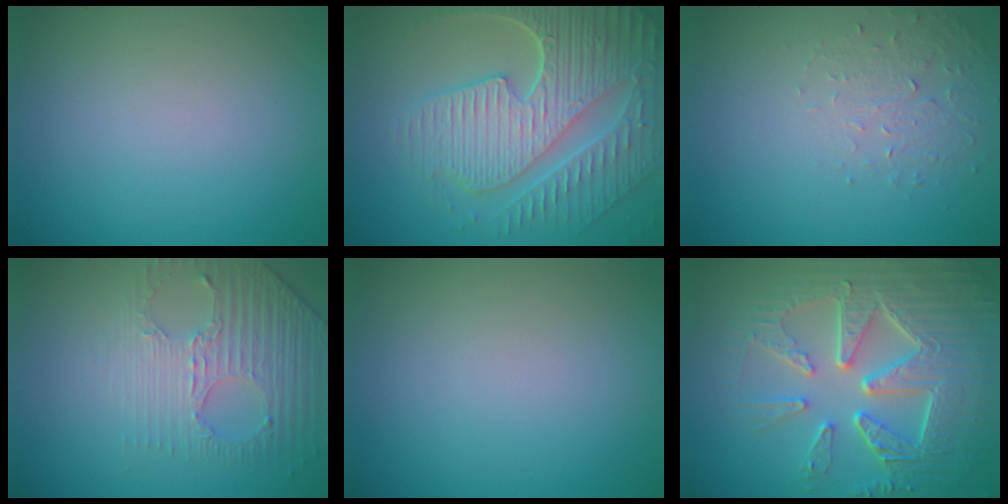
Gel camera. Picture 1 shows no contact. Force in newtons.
{"total": 9.0, "press": 6.4, "slide": 6.3}
{"total": 1.6, "press": 0.9, "slide": 1.3}
{"total": 4.4, "press": 3.2, "slide": 3.0}
{"total": 0.0}
{"total": 9.1, "press": 6.5, "slide": 6.3}